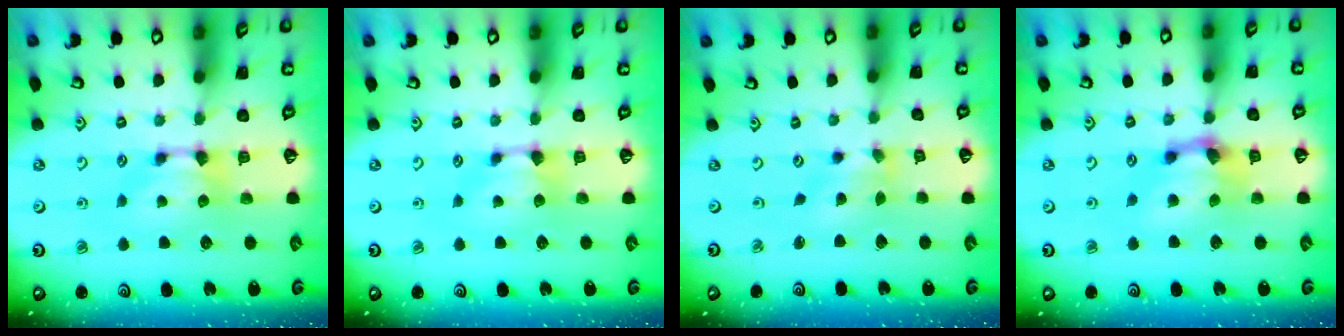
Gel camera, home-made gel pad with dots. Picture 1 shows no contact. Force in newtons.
{"total": 0.5, "press": 0.4, "slide": 0.3}
{"total": 1.3, "press": 0.6, "slide": 1.1}
{"total": 3.9, "press": 3.2, "slide": 2.1}